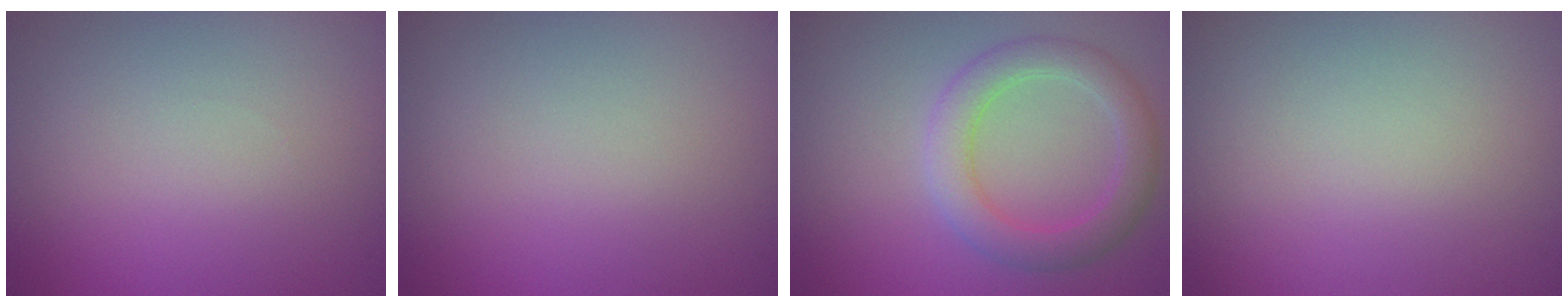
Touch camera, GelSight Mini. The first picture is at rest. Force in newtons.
{"total": 0.0}
{"total": 3.8, "press": 3.8, "slide": 0.1}
{"total": 0.0}